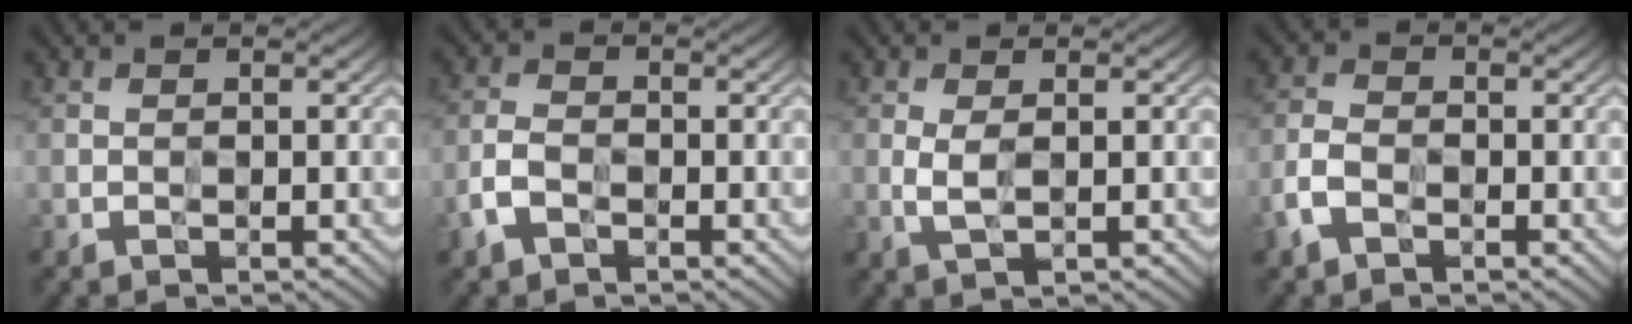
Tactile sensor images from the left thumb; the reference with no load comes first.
{"total": 3.9, "force": [-2.4, 2.3, 1.9], "torque": [-0.040, -0.006, -0.054]}
{"total": 2.3, "force": [0.3, 1.0, 2.0], "torque": [-0.048, -0.004, 0.005]}
{"total": 4.3, "force": [-2.6, 2.6, 2.2], "torque": [-0.049, -0.007, -0.058]}